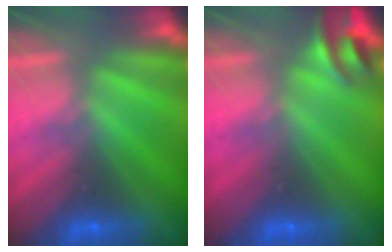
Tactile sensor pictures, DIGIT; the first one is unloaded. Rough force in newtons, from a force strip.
{"total": 2.8}